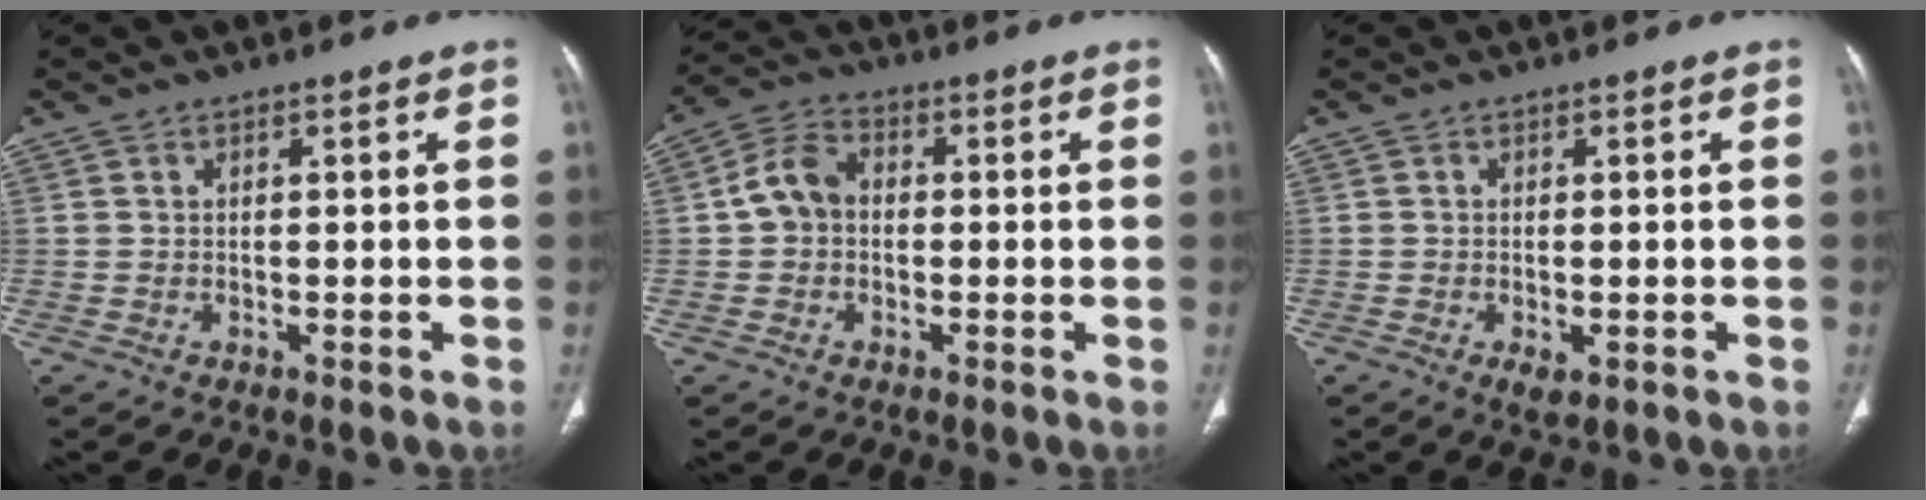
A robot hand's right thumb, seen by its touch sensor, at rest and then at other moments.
{"total": 6.6, "force": [0.0, 5.2, 4.1], "torque": [-0.065, 0.020, -0.013]}
{"total": 2.5, "force": [-0.9, 1.2, 2.0], "torque": [-0.035, -0.004, -0.012]}